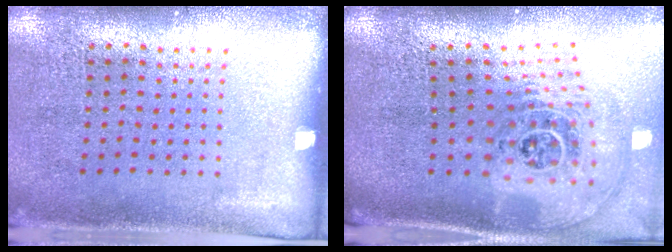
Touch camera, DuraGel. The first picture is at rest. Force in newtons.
{"total": 2.8, "press": 1.8, "slide": 2.1}